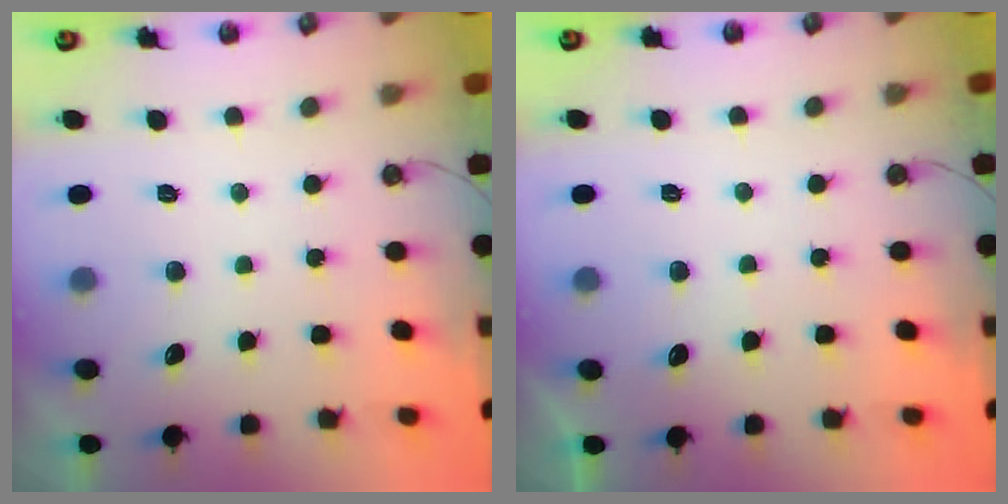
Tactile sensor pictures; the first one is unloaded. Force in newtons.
{"total": 2.0, "press": 2.0, "slide": 0.4}